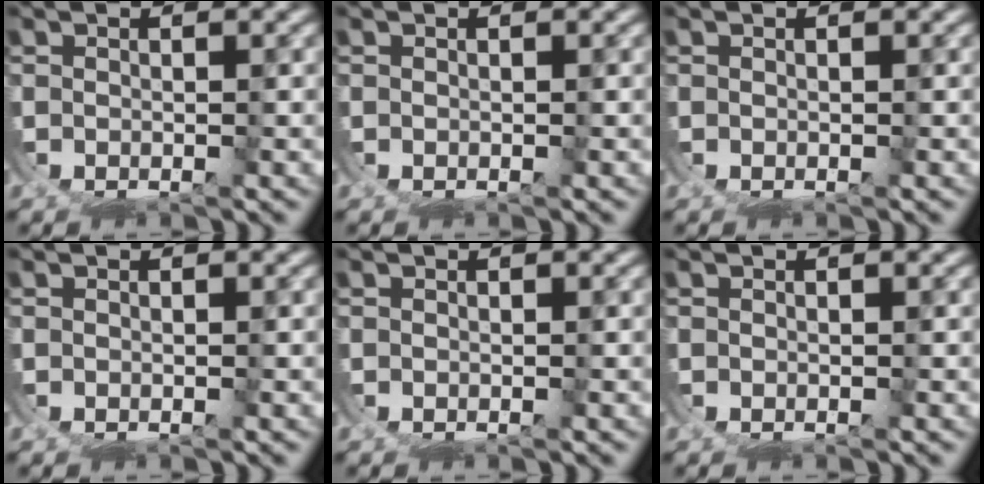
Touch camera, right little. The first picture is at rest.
{"total": 0.0}
{"total": 0.0}
{"total": 0.0}
{"total": 0.0}
{"total": 0.0}